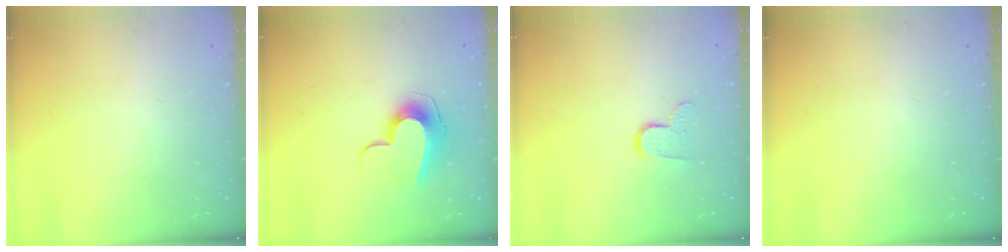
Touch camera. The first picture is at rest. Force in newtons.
{"total": 11.5, "press": 11.5, "slide": 0.7}
{"total": 7.6, "press": 7.5, "slide": 0.3}
{"total": 0.0}